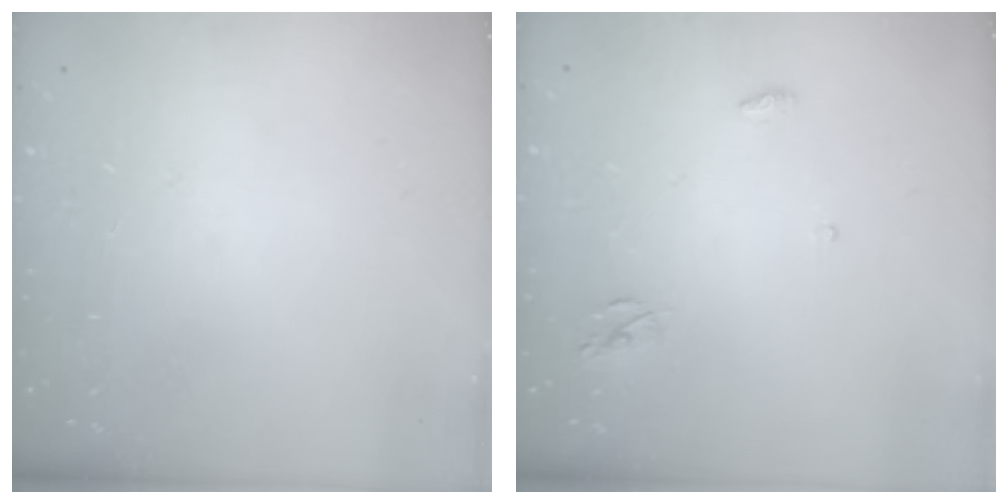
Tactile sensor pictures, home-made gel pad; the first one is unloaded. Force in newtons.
{"total": 3.7, "press": 3.7, "slide": 0.1}